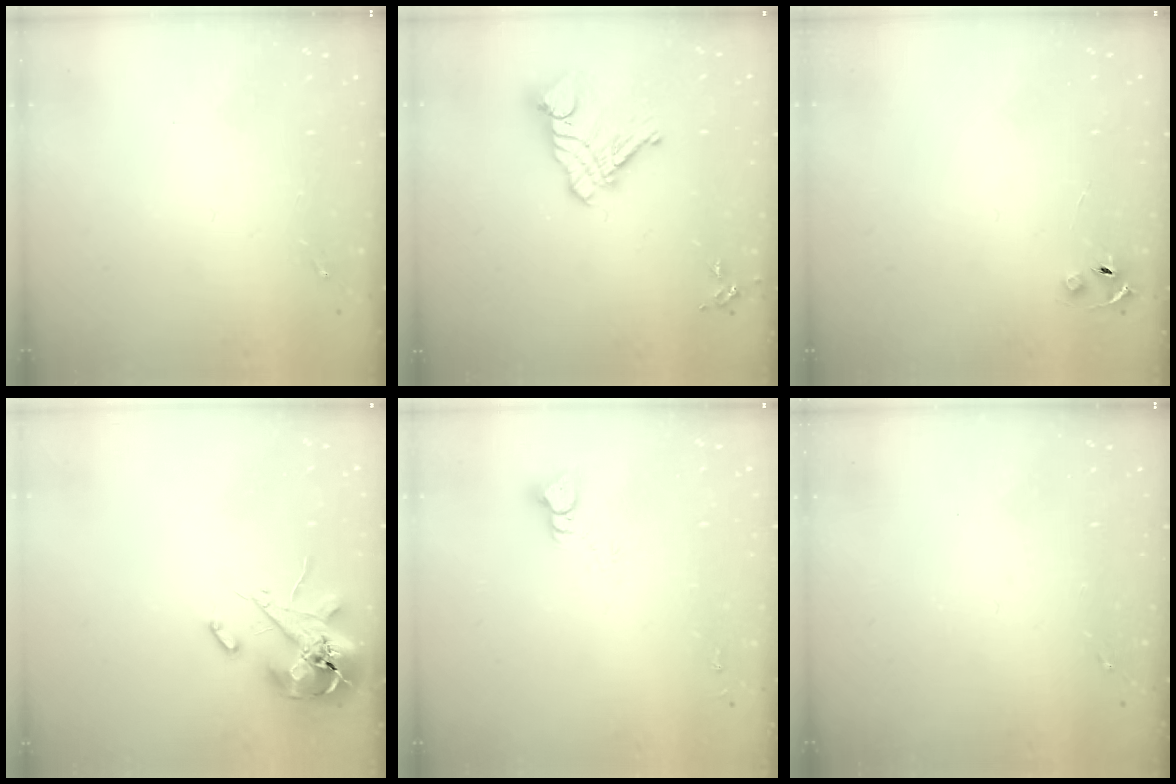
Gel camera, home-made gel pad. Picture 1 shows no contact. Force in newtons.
{"total": 12.0, "press": 11.9, "slide": 1.1}
{"total": 4.0, "press": 3.9, "slide": 0.4}
{"total": 13.0, "press": 12.8, "slide": 2.1}
{"total": 5.1, "press": 5.1, "slide": 0.3}
{"total": 0.0}